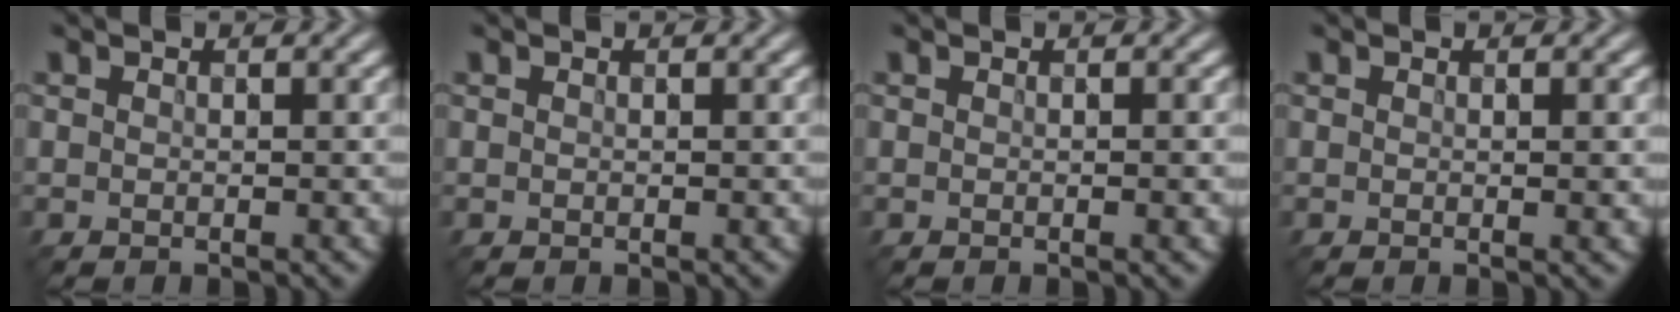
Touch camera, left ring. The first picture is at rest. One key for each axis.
{"total": 0.0}
{"total": 0.8, "fx": -0.2, "fy": 0.0, "fz": 0.8, "tx": -0.010, "ty": -0.001, "tz": -0.004}
{"total": 0.9, "fx": 0.1, "fy": 0.1, "fz": 0.9, "tx": -0.012, "ty": 0.000, "tz": 0.000}